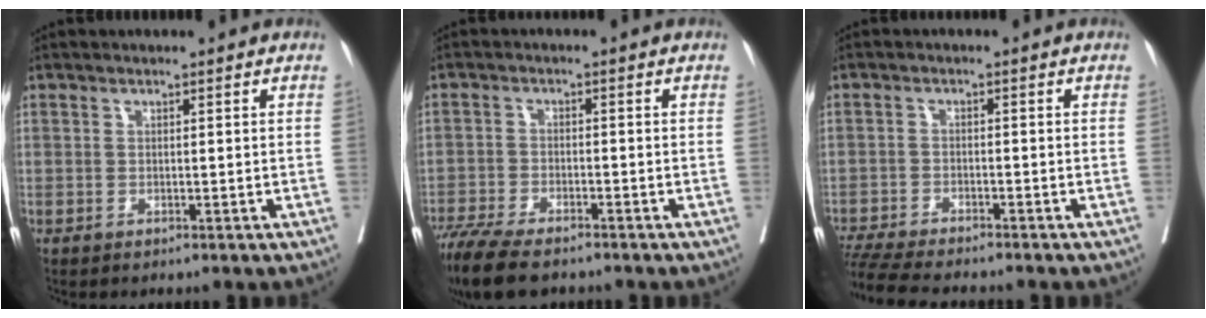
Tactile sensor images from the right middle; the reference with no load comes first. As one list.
[{"total": 10.2, "force": [-8.3, 2.4, 5.6], "torque": [-0.098, -0.022, -0.138]}, {"total": 9.8, "force": [-8.8, 0.5, 4.2], "torque": [-0.070, -0.020, -0.143]}]